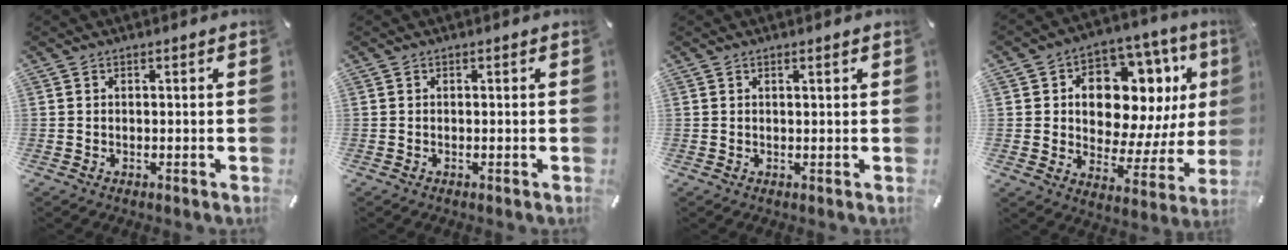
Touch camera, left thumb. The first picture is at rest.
{"total": 0.0}
{"total": 0.9, "force": [0.5, 0.1, 0.7], "torque": [-0.014, -0.001, 0.009]}
{"total": 15.8, "force": [6.0, 10.3, 10.4], "torque": [-0.146, -0.042, 0.106]}